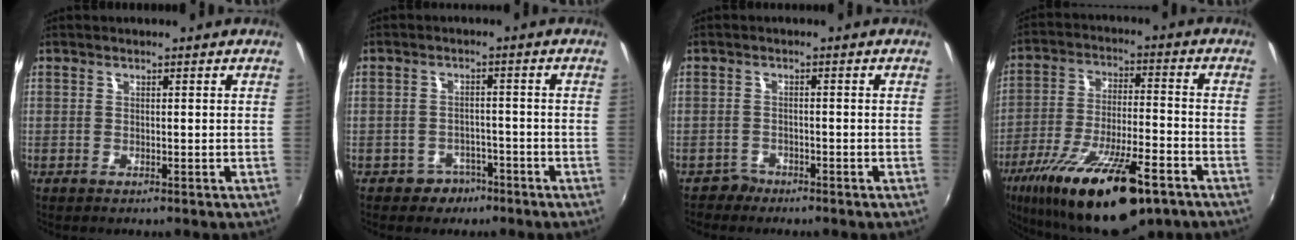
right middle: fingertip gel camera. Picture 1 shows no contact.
{"total": 4.2, "force": [-2.8, 3.1, 0.4], "torque": [-0.015, 0.012, -0.036]}
{"total": 2.0, "force": [-1.6, 1.1, -0.4], "torque": [0.005, 0.005, -0.030]}
{"total": 22.7, "force": [-14.6, 7.5, 15.6], "torque": [-0.281, -0.037, -0.224]}